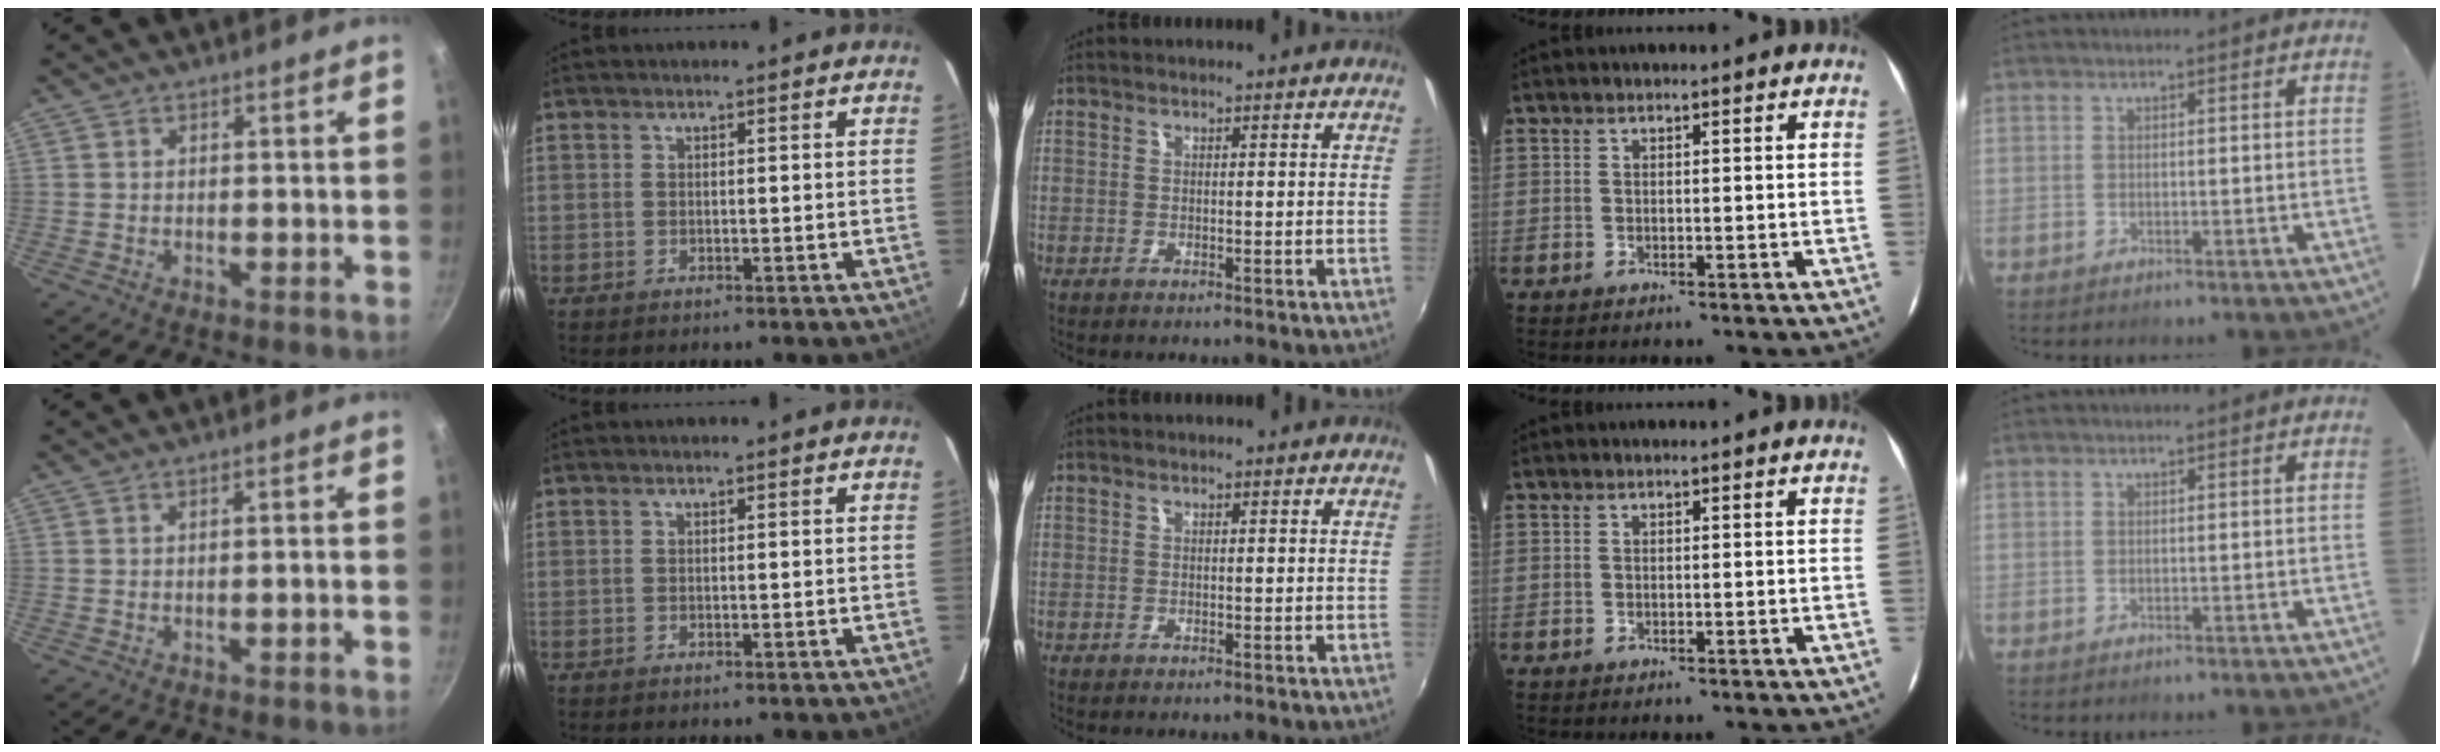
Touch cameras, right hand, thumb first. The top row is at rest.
{"thumb": {"total": 0.8, "force": [-0.5, 0.1, 0.7], "torque": [-0.021, 0.009, -0.005]}}